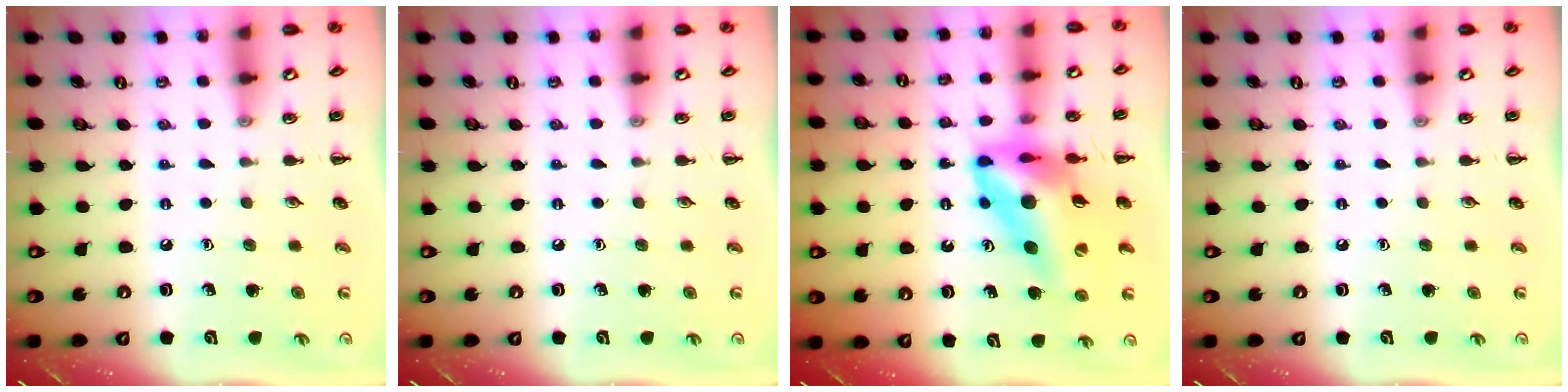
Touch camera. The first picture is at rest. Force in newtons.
{"total": 0.0}
{"total": 14.9, "press": 14.2, "slide": 4.6}
{"total": 0.0}